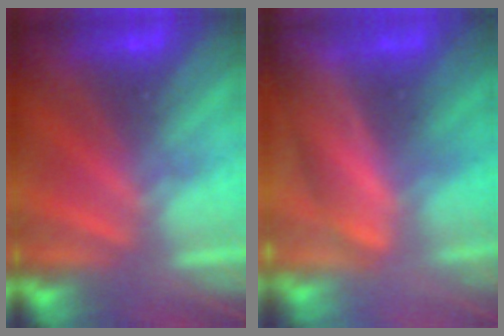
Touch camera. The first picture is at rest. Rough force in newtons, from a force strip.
{"total": 4.0}